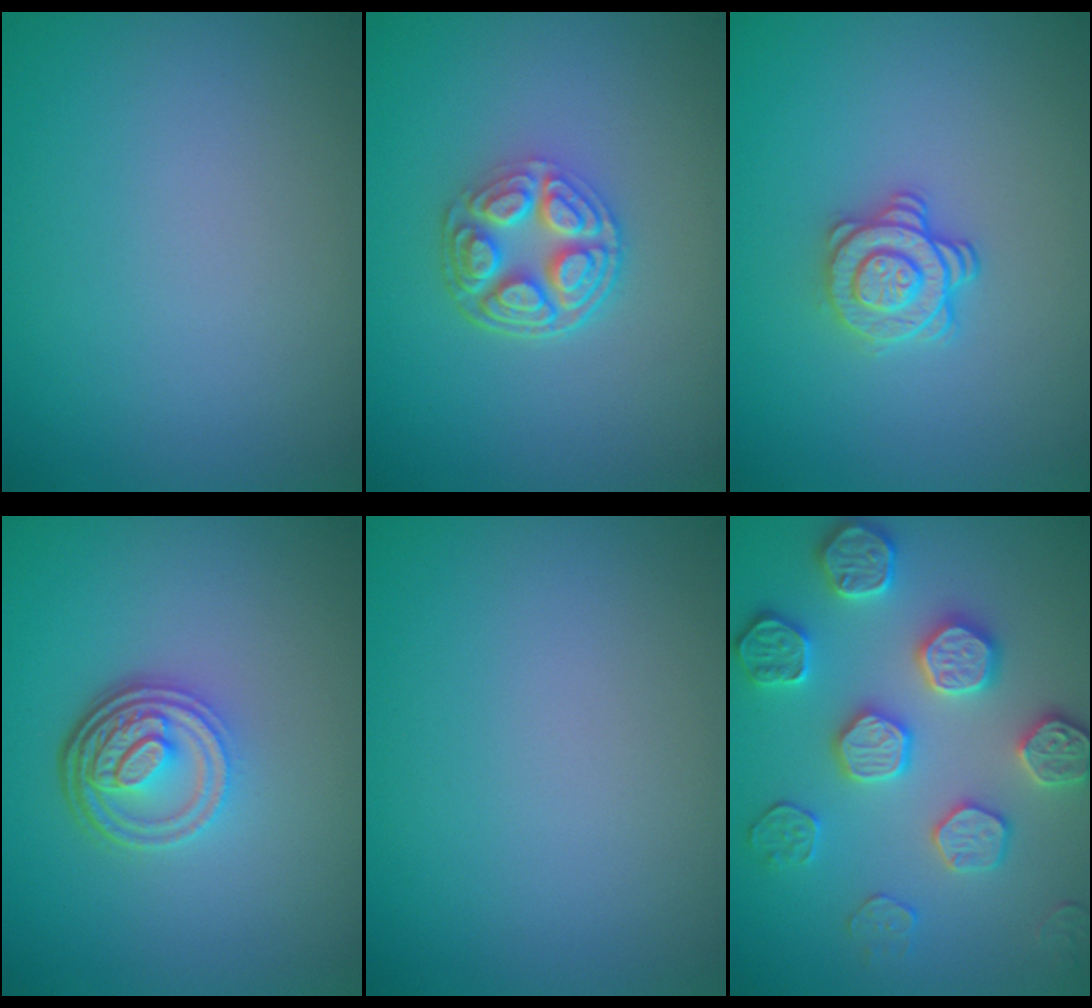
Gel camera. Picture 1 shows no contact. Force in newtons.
{"total": 4.8, "press": 3.6, "slide": 3.2}
{"total": 2.9, "press": 2.5, "slide": 1.4}
{"total": 4.8, "press": 3.5, "slide": 3.3}
{"total": 0.0}
{"total": 4.7, "press": 4.7, "slide": 0.6}